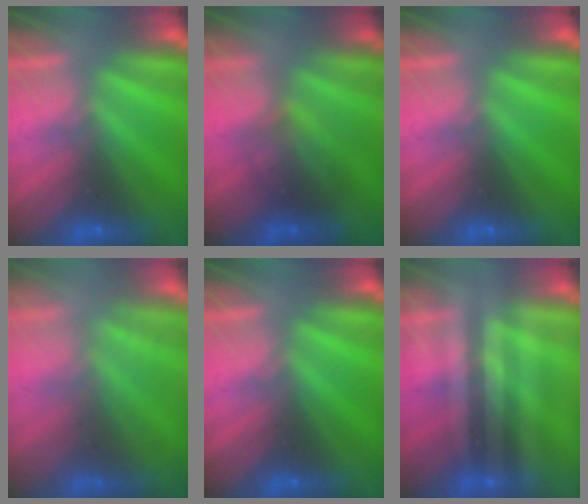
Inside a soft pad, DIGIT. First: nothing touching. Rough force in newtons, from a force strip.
{"total": 2.2}
{"total": 0.0}
{"total": 1.9}
{"total": 0.0}
{"total": 1.9}